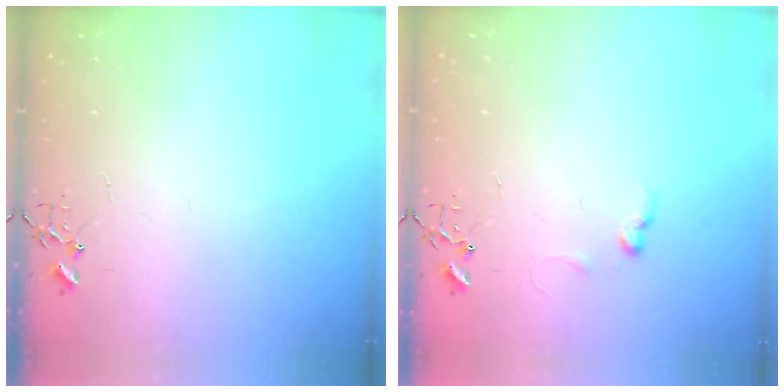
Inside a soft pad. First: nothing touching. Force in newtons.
{"total": 5.5, "press": 5.5, "slide": 0.8}